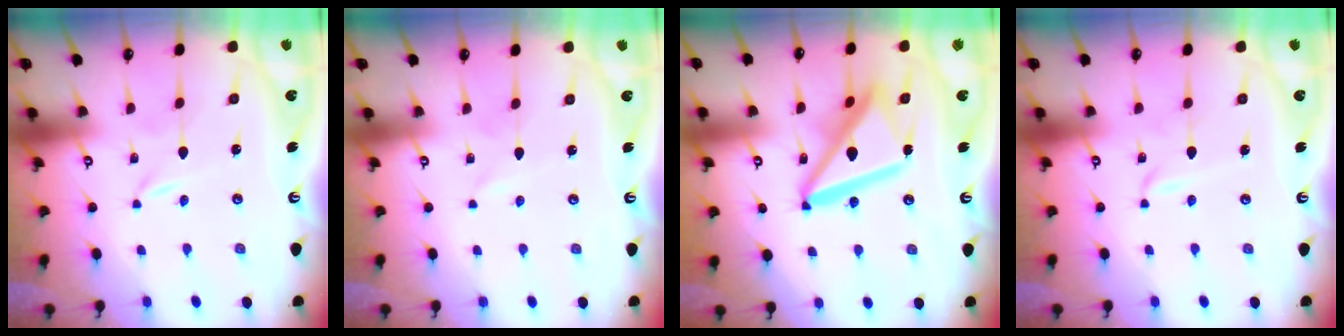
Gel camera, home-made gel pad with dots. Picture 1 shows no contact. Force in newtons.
{"total": 0.8, "press": 0.8, "slide": 0.1}
{"total": 17.0, "press": 17.0, "slide": 1.7}
{"total": 2.0, "press": 2.0, "slide": 0.2}